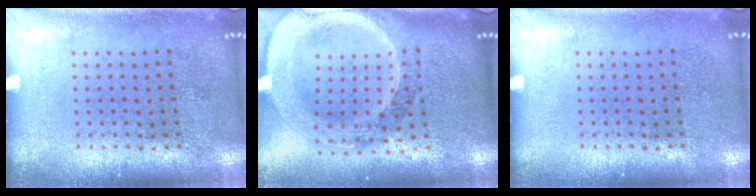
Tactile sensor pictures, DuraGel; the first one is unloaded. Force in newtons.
{"total": 3.1, "press": 2.6, "slide": 1.6}
{"total": 0.0}